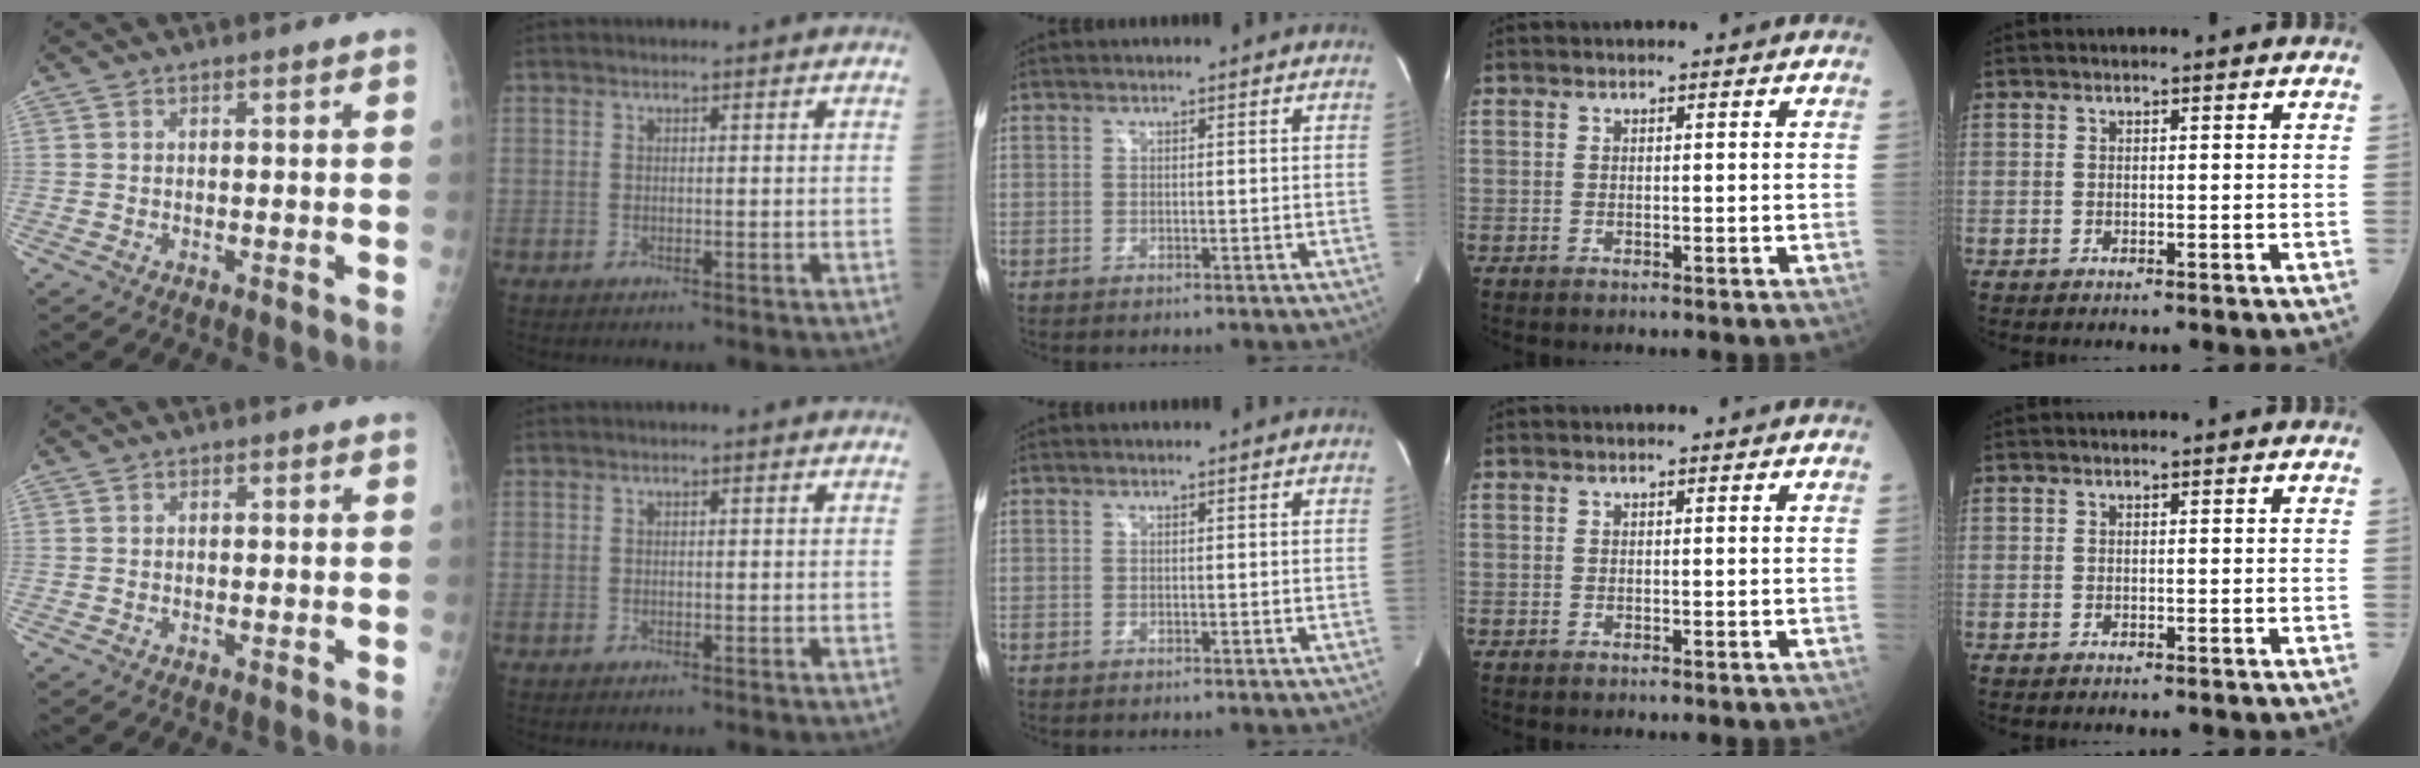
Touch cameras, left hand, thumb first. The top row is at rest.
{}